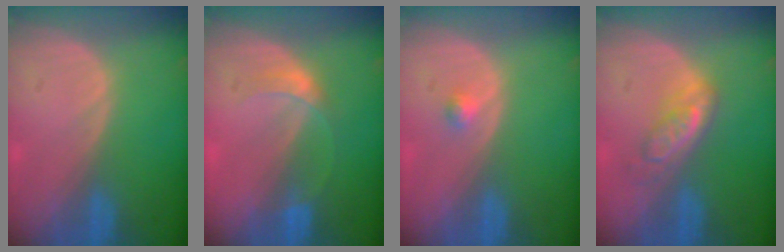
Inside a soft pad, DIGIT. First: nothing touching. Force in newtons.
{"total": 2.9, "press": 2.9, "slide": 0.1}
{"total": 1.3, "press": 1.1, "slide": 0.7}
{"total": 5.0, "press": 4.6, "slide": 2.0}